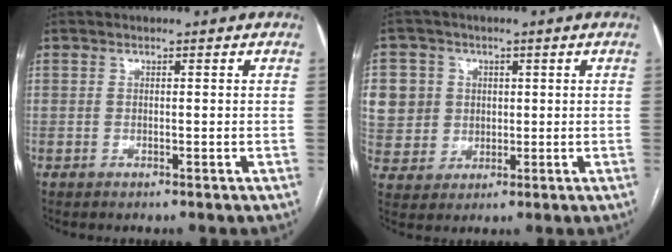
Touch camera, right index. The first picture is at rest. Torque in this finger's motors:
{"motor_torque": [0.31, 0.30, 0.14, 0.04]}